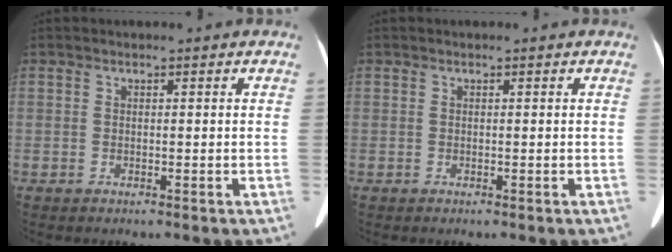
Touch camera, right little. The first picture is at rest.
{"total": 0.0}